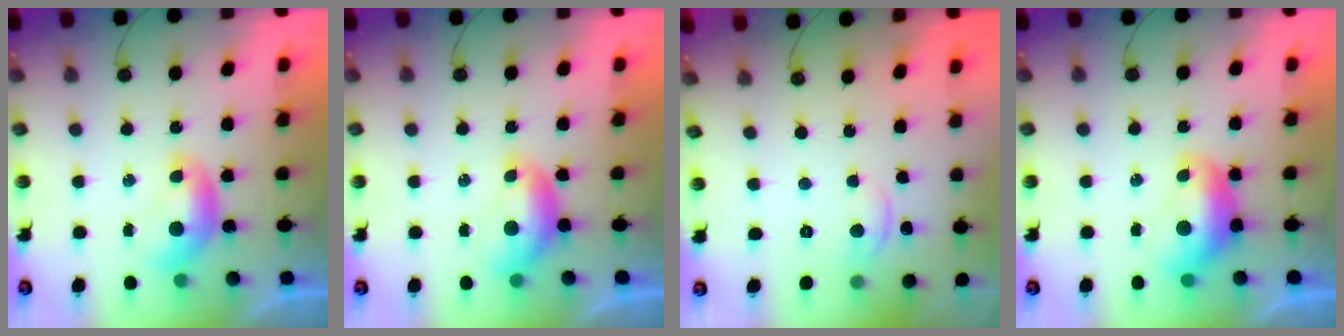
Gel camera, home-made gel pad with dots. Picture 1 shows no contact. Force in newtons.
{"total": 0.5, "press": 0.5, "slide": 0.2}
{"total": 0.8, "press": 0.7, "slide": 0.4}
{"total": 1.7, "press": 1.6, "slide": 0.6}